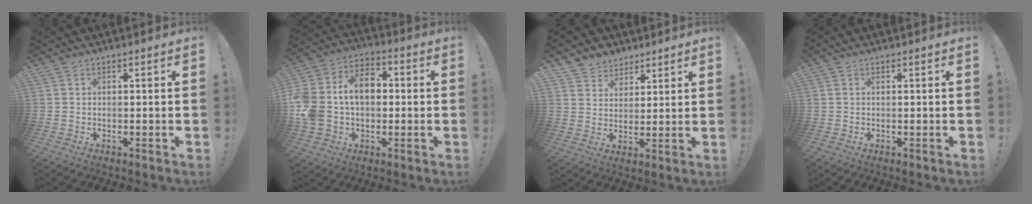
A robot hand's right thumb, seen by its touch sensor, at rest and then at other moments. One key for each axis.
{"total": 16.9, "fx": 1.6, "fy": 12.5, "fz": 11.2, "tx": -0.208, "ty": 0.013, "tz": 0.033}
{"total": 6.3, "fx": 4.4, "fy": 4.5, "fz": -0.2, "tx": -0.001, "ty": -0.039, "tz": 0.087}
{"total": 0.0}